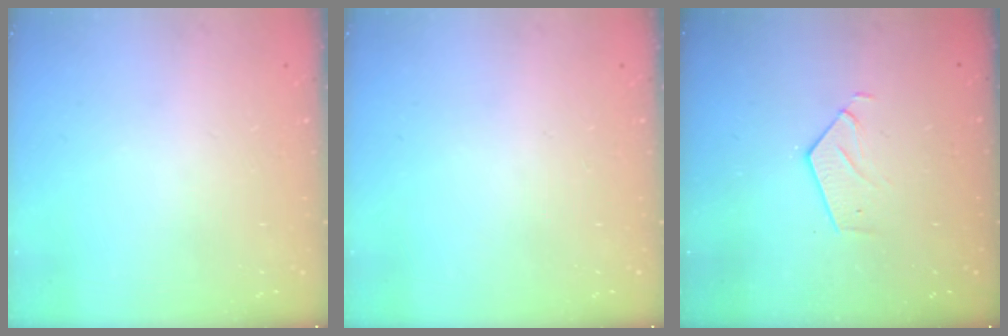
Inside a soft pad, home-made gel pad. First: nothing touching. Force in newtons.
{"total": 0.0}
{"total": 3.2, "press": 3.1, "slide": 0.2}